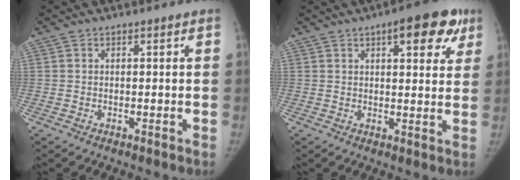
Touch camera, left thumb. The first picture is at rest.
{"total": 11.1, "force": [5.6, 4.4, 8.5], "torque": [-0.067, -0.009, 0.066]}